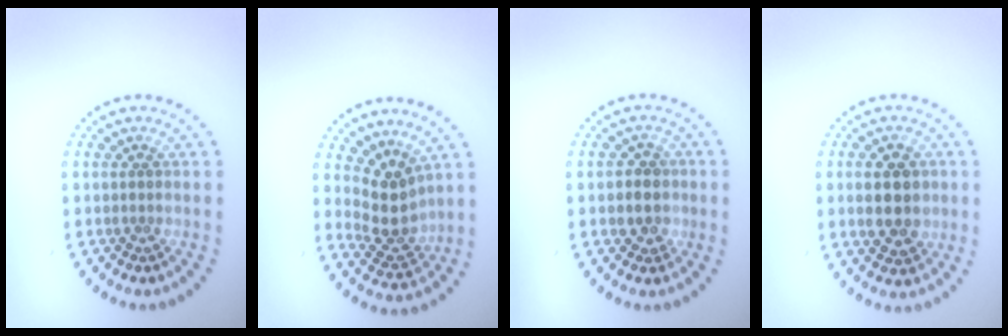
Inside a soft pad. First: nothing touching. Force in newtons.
{"total": 3.4, "press": 2.9, "slide": 1.7}
{"total": 2.6, "press": 2.5, "slide": 0.7}
{"total": 4.6, "press": 4.6, "slide": 0.2}